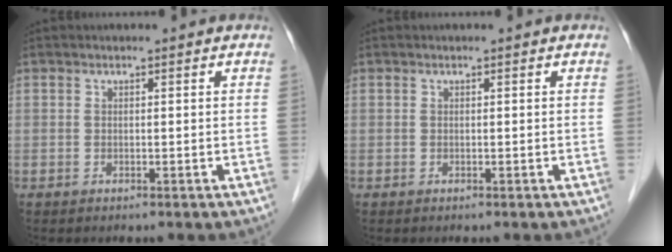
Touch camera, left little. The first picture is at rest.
{"total": 0.0}